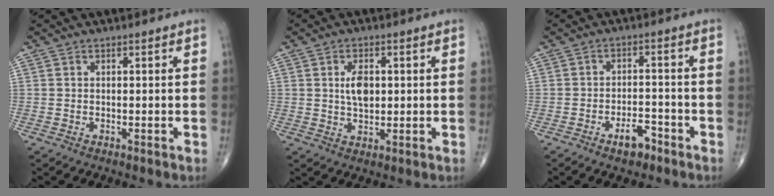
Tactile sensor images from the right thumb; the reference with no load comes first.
{"total": 5.2, "force": [0.8, 2.9, 4.2], "torque": [-0.067, -0.005, 0.015]}
{"total": 4.7, "force": [-3.0, 2.2, 2.9], "torque": [-0.034, 0.025, -0.047]}